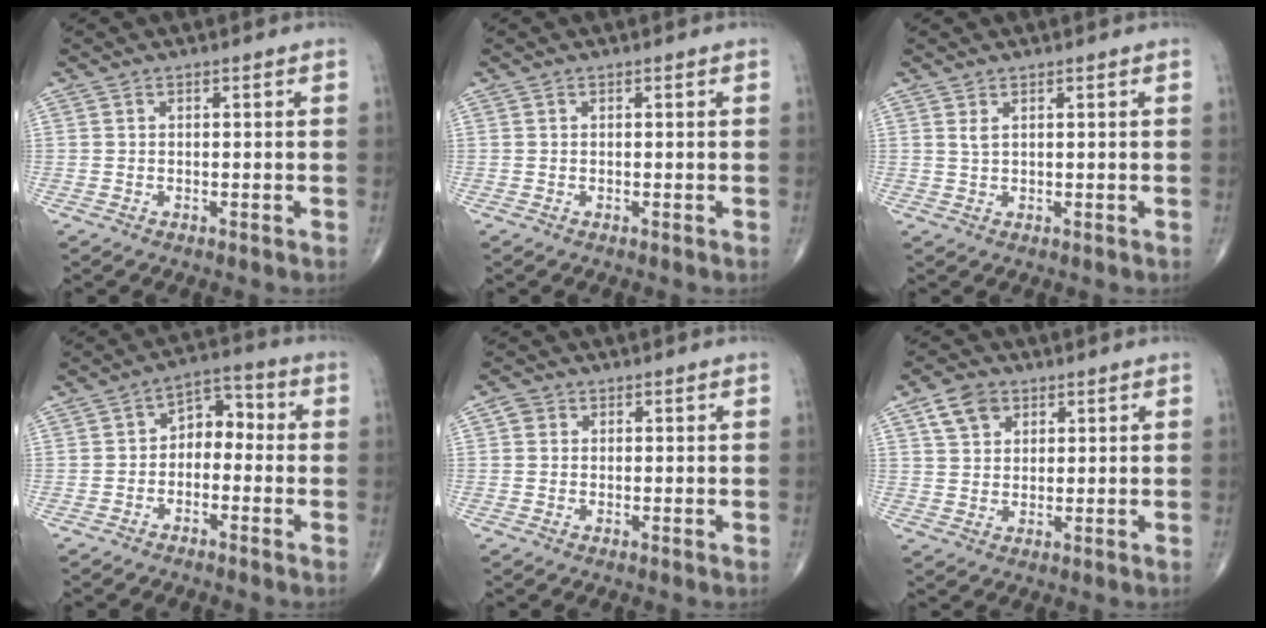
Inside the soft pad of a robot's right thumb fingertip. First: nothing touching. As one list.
[{"total": 0.0}, {"total": 1.1, "force": [0.7, 0.3, 0.8], "torque": [-0.018, 0.001, 0.017]}, {"total": 6.2, "force": [-1.0, 4.4, 4.2], "torque": [-0.036, 0.038, -0.033]}, {"total": 1.8, "force": [0.4, 1.7, 0.5], "torque": [0.002, 0.003, 0.002]}, {"total": 6.0, "force": [2.9, 4.2, 3.0], "torque": [-0.034, -0.007, 0.053]}]